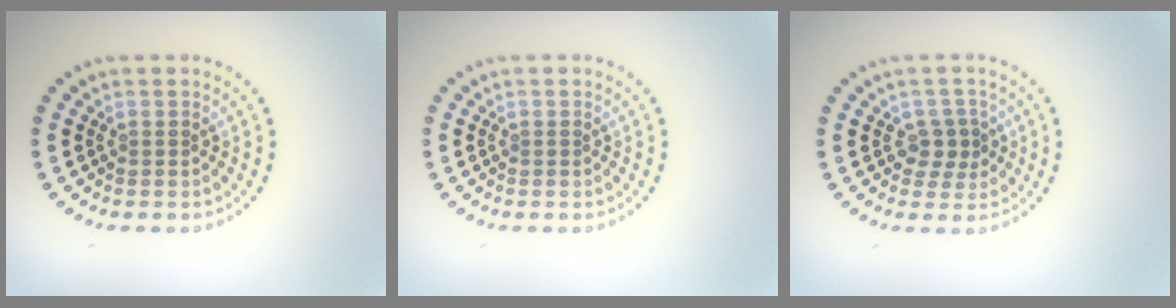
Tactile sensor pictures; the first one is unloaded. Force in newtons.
{"total": 0.0}
{"total": 2.2, "press": 2.0, "slide": 0.9}